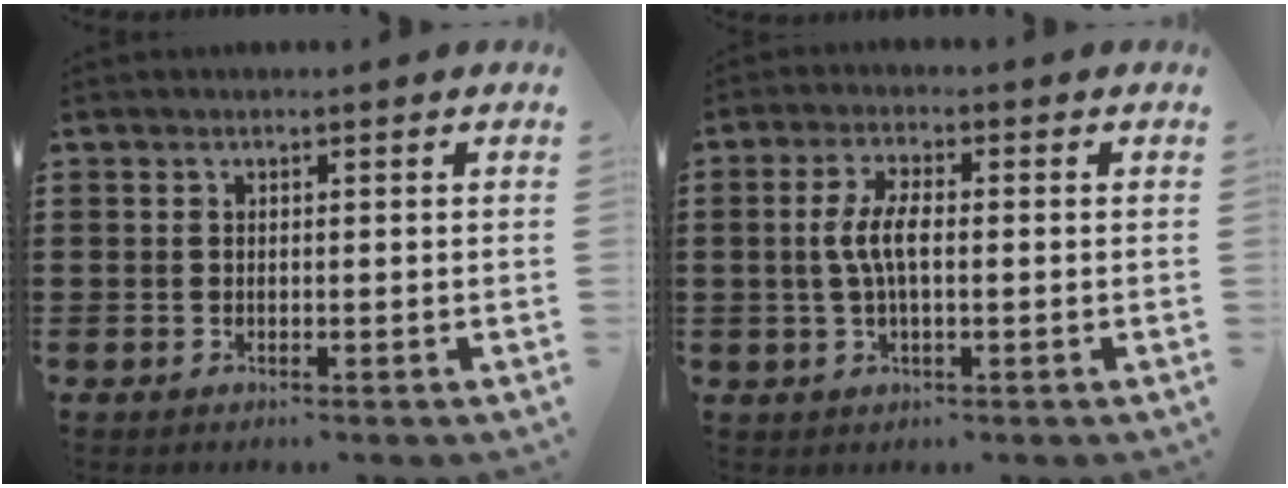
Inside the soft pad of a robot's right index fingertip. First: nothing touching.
{"total": 5.1, "force": [-0.2, 1.8, 4.8], "torque": [-0.109, -0.004, -0.013]}